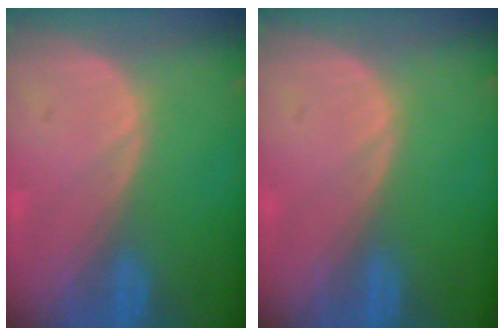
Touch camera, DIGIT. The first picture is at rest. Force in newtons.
{"total": 0.0}